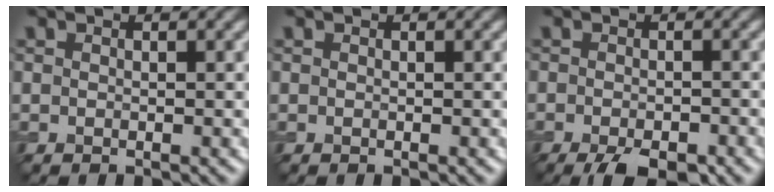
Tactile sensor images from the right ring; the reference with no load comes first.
{"total": 0.0}
{"total": 4.4, "force": [-3.1, 1.4, 2.9], "torque": [-0.045, -0.006, -0.049]}